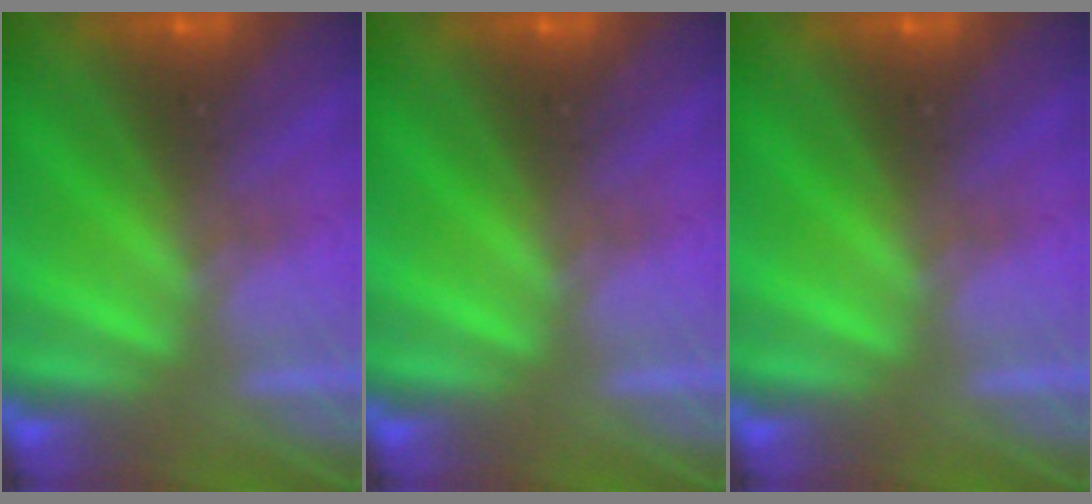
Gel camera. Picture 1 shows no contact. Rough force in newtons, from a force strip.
{"total": 0.0}
{"total": 0.0}